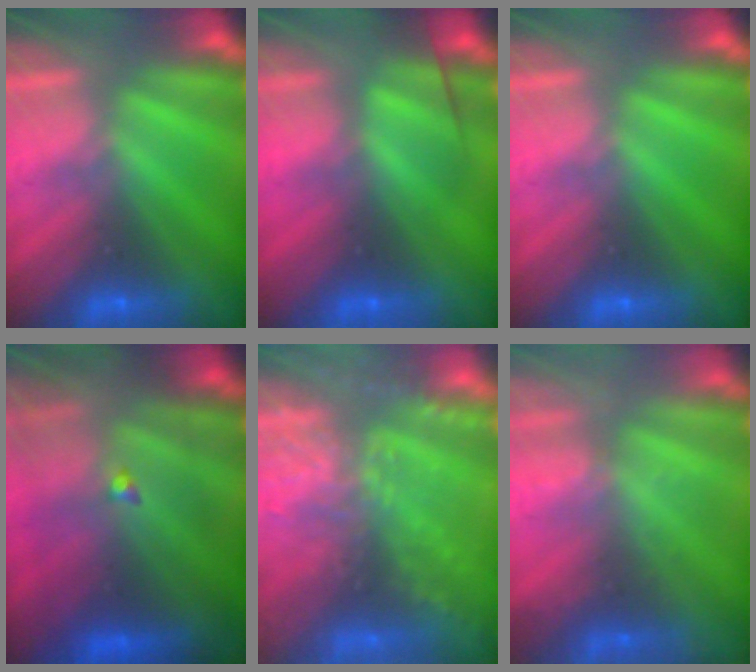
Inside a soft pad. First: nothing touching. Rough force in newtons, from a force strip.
{"total": 2.9}
{"total": 0.0}
{"total": 6.9}
{"total": 7.0}
{"total": 2.3}